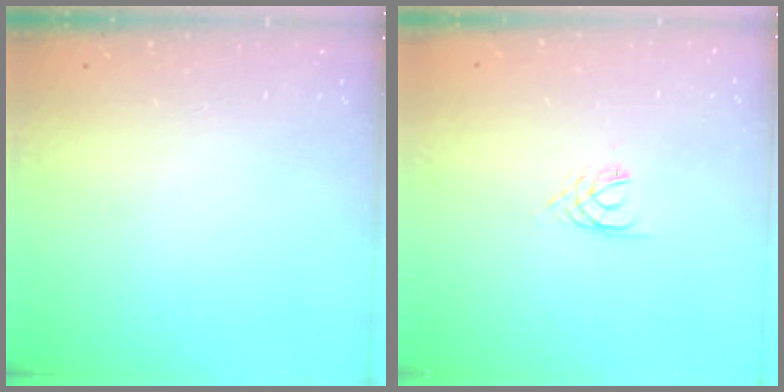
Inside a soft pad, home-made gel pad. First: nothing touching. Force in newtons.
{"total": 3.5, "press": 3.5, "slide": 0.5}